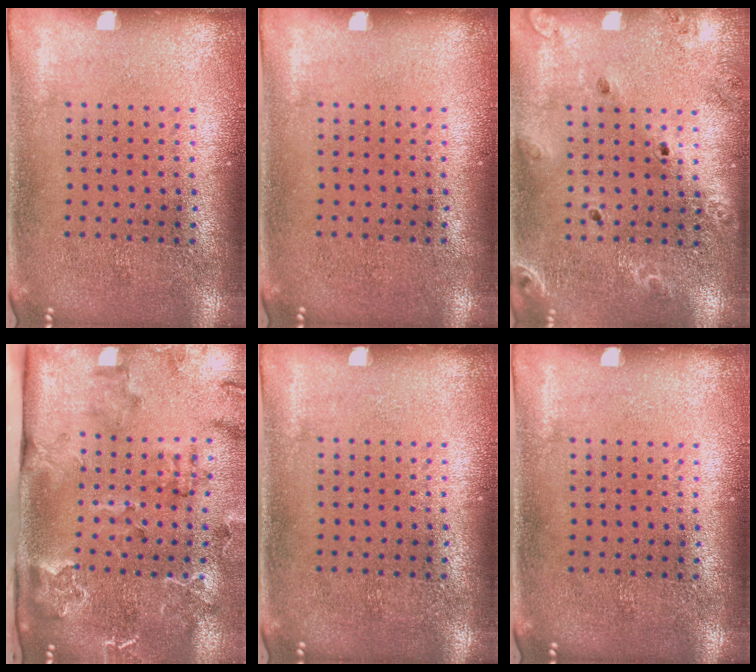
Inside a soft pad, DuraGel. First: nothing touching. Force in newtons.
{"total": 0.0}
{"total": 1.5, "press": 1.4, "slide": 0.2}
{"total": 2.5, "press": 2.4, "slide": 0.6}
{"total": 0.0}
{"total": 0.0}